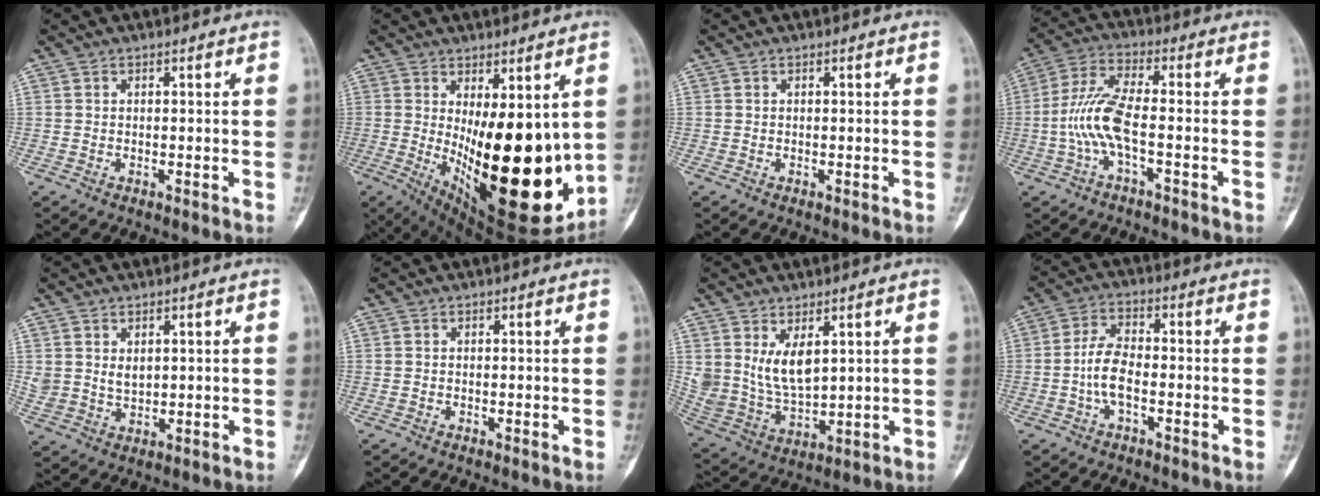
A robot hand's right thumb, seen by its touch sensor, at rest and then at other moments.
{"total": 24.4, "force": [-0.3, 9.7, 22.4], "torque": [-0.288, -0.053, 0.032]}
{"total": 0.0}
{"total": 9.0, "force": [-2.1, 2.4, 8.4], "torque": [-0.201, 0.029, -0.045]}
{"total": 4.2, "force": [1.6, 3.0, 2.4], "torque": [-0.038, -0.012, 0.044]}
{"total": 0.0}
{"total": 9.2, "force": [3.7, 5.0, 6.8], "torque": [-0.119, -0.027, 0.093]}
{"total": 6.4, "force": [-1.6, 3.0, 5.4], "torque": [-0.109, 0.020, -0.036]}